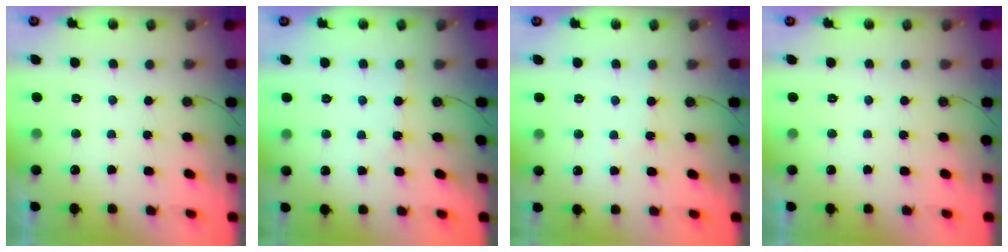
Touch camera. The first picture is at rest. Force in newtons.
{"total": 1.8, "press": 1.8, "slide": 0.3}
{"total": 2.5, "press": 2.5, "slide": 0.4}
{"total": 0.0}